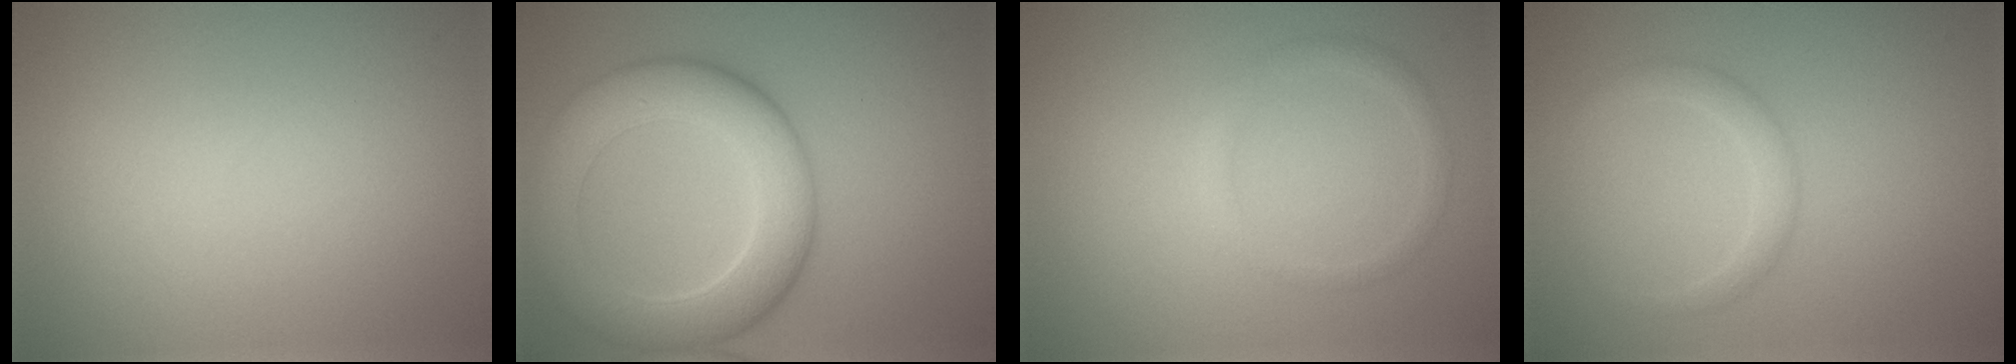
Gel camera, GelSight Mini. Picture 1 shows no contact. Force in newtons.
{"total": 8.1, "press": 8.1, "slide": 0.3}
{"total": 1.3, "press": 1.3, "slide": 0.1}
{"total": 1.7, "press": 1.7, "slide": 0.1}